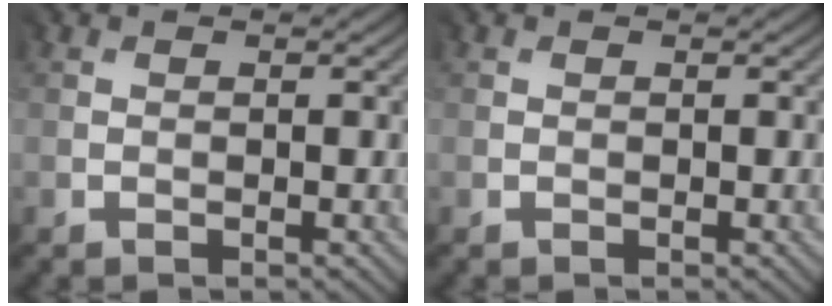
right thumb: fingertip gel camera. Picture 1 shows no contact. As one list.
[{"total": 0.0}]